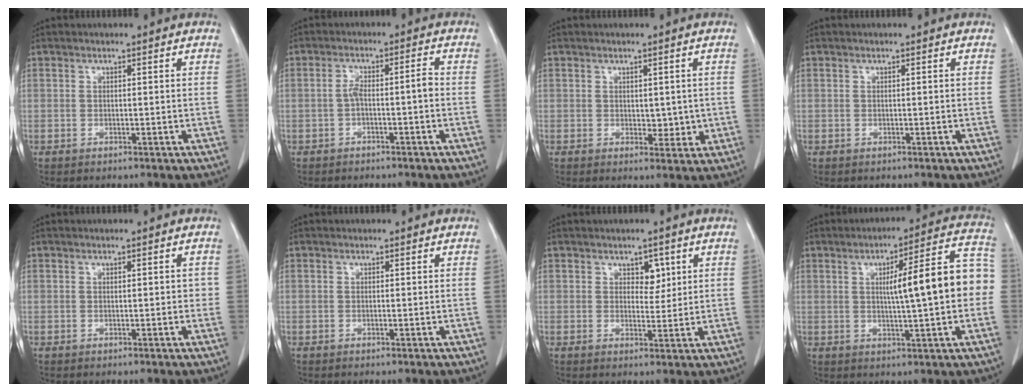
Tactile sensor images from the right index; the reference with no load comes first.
{"total": 3.4, "force": [-1.0, 0.6, 3.2], "torque": [-0.056, 0.017, -0.014]}
{"total": 1.9, "force": [0.0, 1.2, 1.5], "torque": [-0.015, -0.001, 0.005]}
{"total": 0.0}
{"total": 1.4, "force": [0.0, 0.7, 1.2], "torque": [-0.014, 0.002, 0.001]}
{"total": 0.0}
{"total": 2.9, "force": [1.3, 1.8, 1.8], "torque": [-0.018, 0.001, 0.020]}
{"total": 13.4, "force": [0.6, 1.8, 13.3], "torque": [-0.172, 0.039, 0.007]}